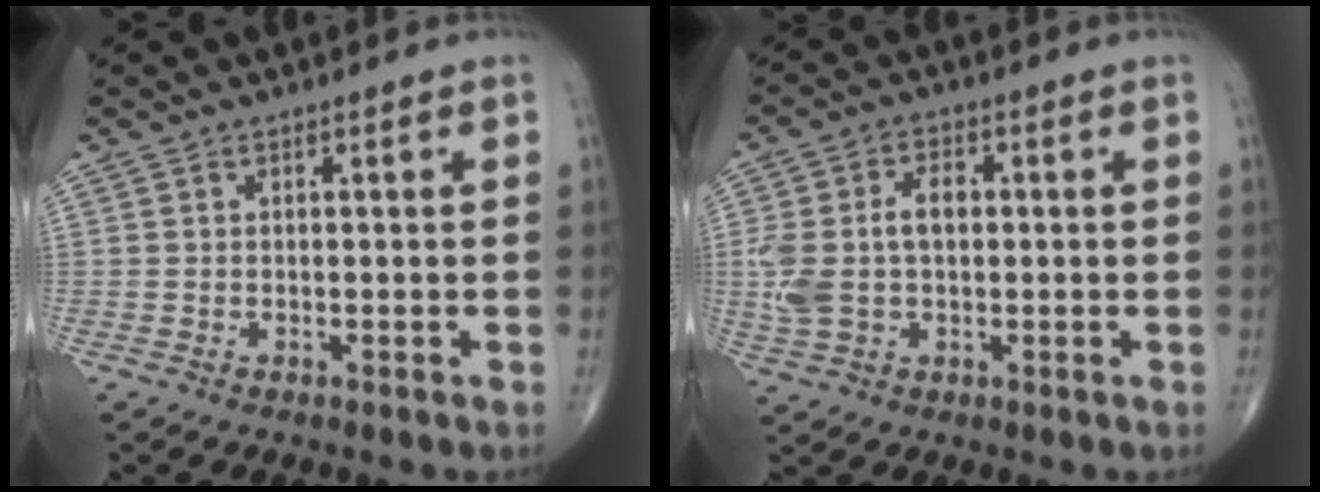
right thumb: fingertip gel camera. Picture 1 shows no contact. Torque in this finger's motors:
{"motor_torque": [1.52, 1.40, 1.17, 0.18, 0.10]}